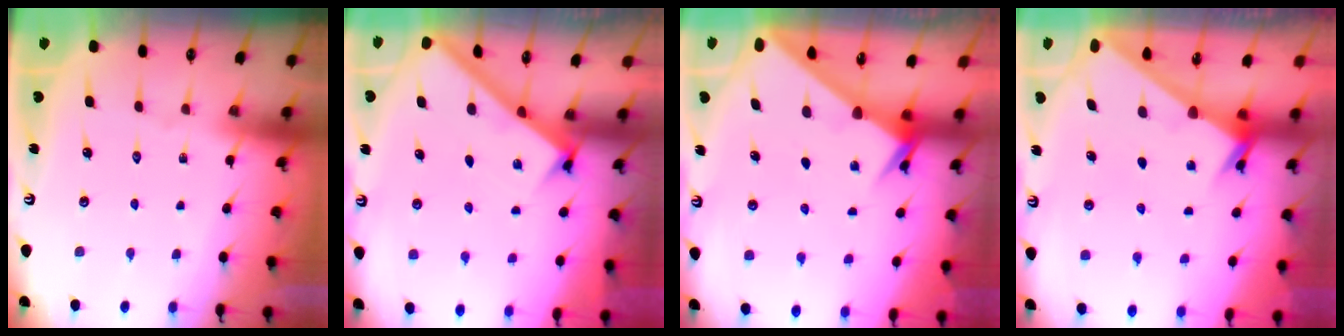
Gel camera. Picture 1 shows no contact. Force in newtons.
{"total": 2.6, "press": 2.6, "slide": 0.3}
{"total": 2.4, "press": 2.4, "slide": 0.3}
{"total": 2.3, "press": 2.3, "slide": 0.3}